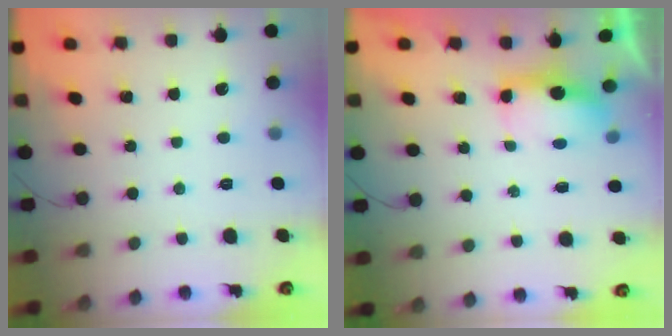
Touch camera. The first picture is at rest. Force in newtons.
{"total": 5.4, "press": 5.4, "slide": 0.1}